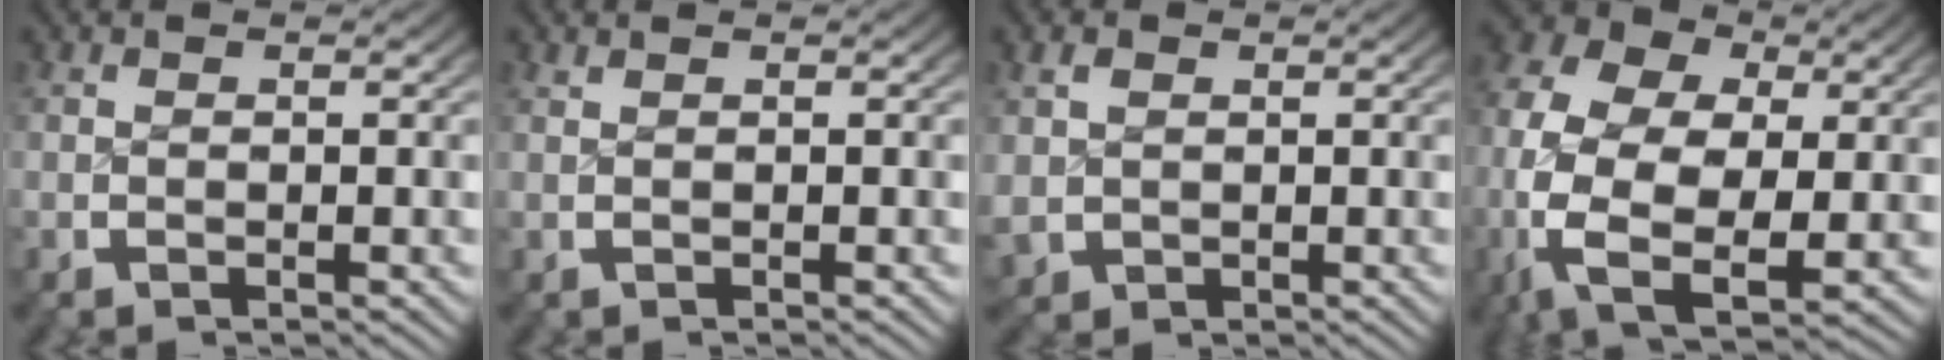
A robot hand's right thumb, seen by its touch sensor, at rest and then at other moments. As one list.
[{"total": 0.6, "force": [0.4, -0.5, 0.1], "torque": [0.001, 0.002, 0.010]}, {"total": 2.6, "force": [0.4, 2.4, 0.8], "torque": [-0.022, -0.011, 0.020]}, {"total": 13.7, "force": [-1.7, 9.8, 9.4], "torque": [-0.229, -0.064, -0.013]}]